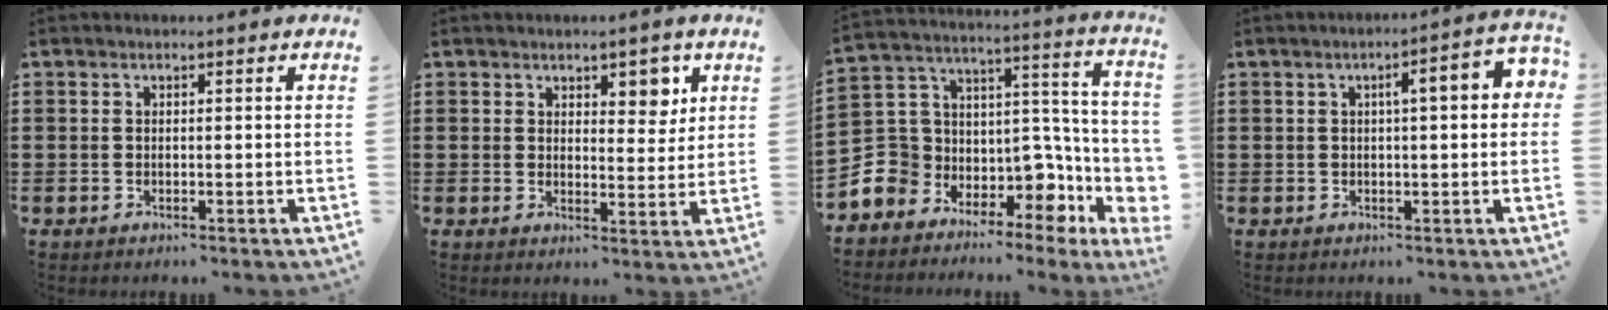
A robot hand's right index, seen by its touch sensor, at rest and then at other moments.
{"total": 4.3, "force": [2.8, 2.1, 2.4], "torque": [-0.030, 0.000, 0.045]}
{"total": 7.4, "force": [-0.4, 7.0, 2.3], "torque": [-0.079, -0.046, 0.001]}
{"total": 4.6, "force": [0.6, 0.7, 4.5], "torque": [-0.067, 0.000, 0.003]}